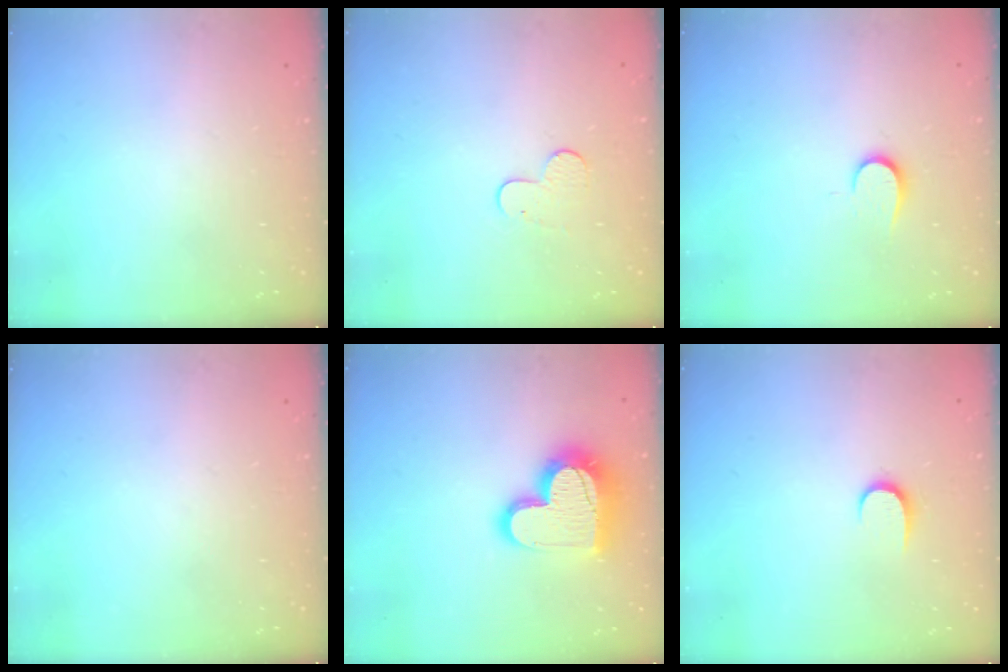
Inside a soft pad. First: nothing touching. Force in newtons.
{"total": 6.7, "press": 6.7, "slide": 0.6}
{"total": 6.2, "press": 6.2, "slide": 0.7}
{"total": 0.0}
{"total": 17.9, "press": 17.8, "slide": 1.3}
{"total": 5.4, "press": 5.4, "slide": 0.6}